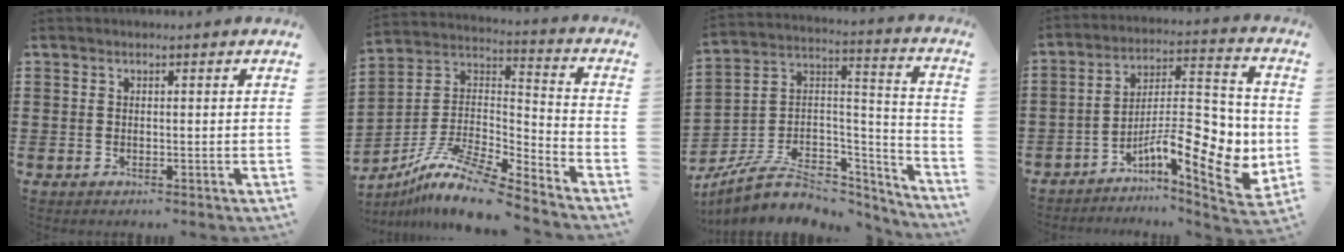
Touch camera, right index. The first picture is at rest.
{"total": 11.6, "force": [-9.3, 1.6, 6.7], "torque": [-0.140, 0.011, -0.186]}
{"total": 8.6, "force": [-4.8, 5.4, 4.6], "torque": [-0.101, 0.008, -0.087]}
{"total": 13.0, "force": [-4.2, 4.8, 11.3], "torque": [-0.165, -0.016, -0.076]}